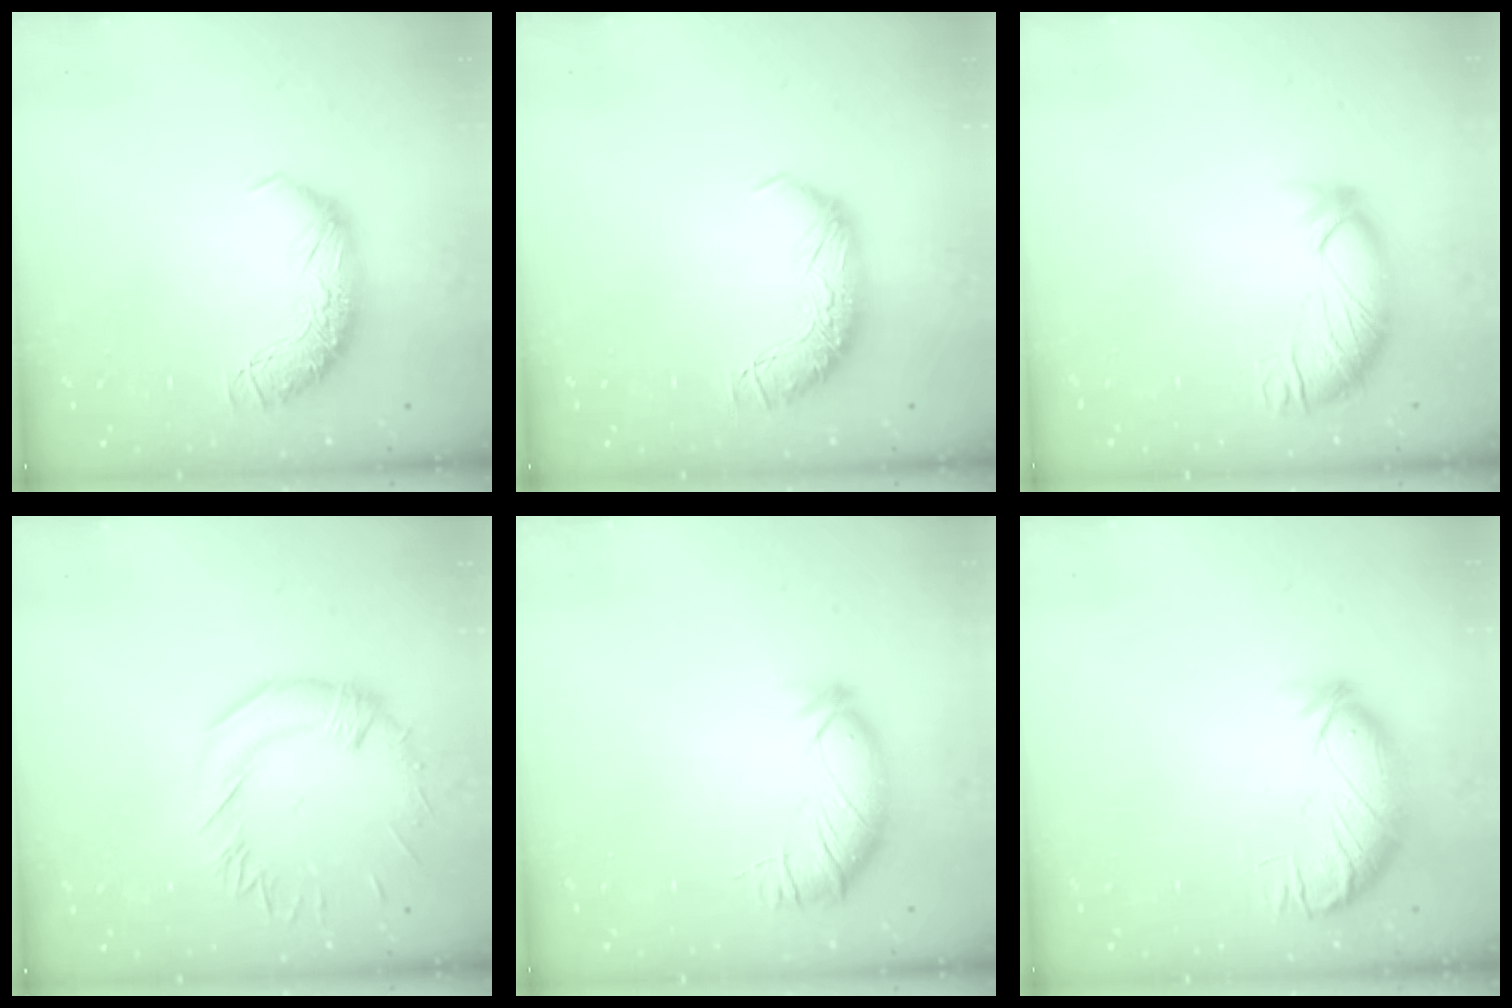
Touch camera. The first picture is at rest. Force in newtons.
{"total": 0.0}
{"total": 3.0, "press": 2.9, "slide": 0.8}
{"total": 1.0, "press": 0.6, "slide": 0.8}
{"total": 3.2, "press": 2.5, "slide": 1.9}
{"total": 3.9, "press": 3.3, "slide": 2.0}